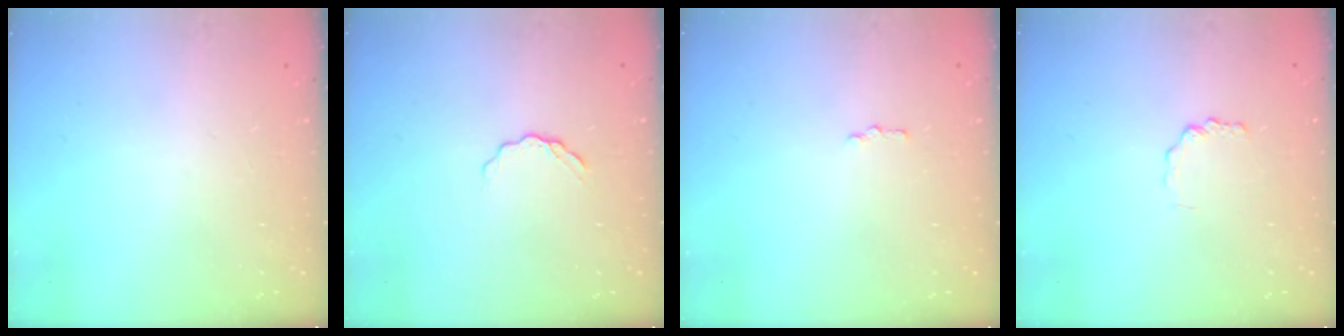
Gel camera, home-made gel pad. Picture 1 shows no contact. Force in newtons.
{"total": 3.2, "press": 3.1, "slide": 0.4}
{"total": 1.5, "press": 1.4, "slide": 0.3}
{"total": 1.8, "press": 1.8, "slide": 0.3}